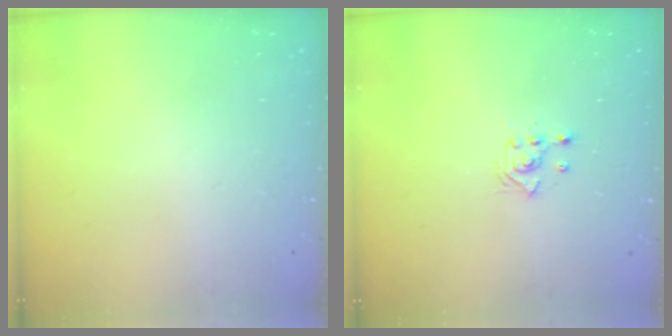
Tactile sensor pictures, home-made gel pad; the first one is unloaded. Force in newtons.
{"total": 2.5, "press": 2.5, "slide": 0.3}